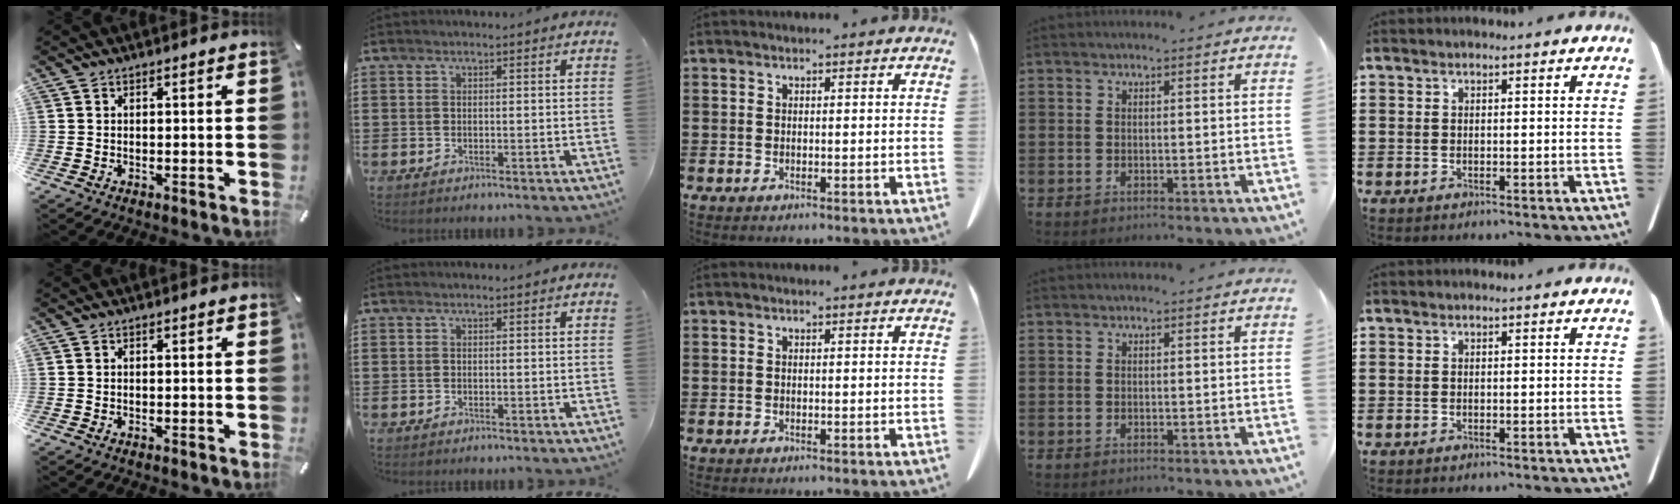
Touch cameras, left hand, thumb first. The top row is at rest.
{}